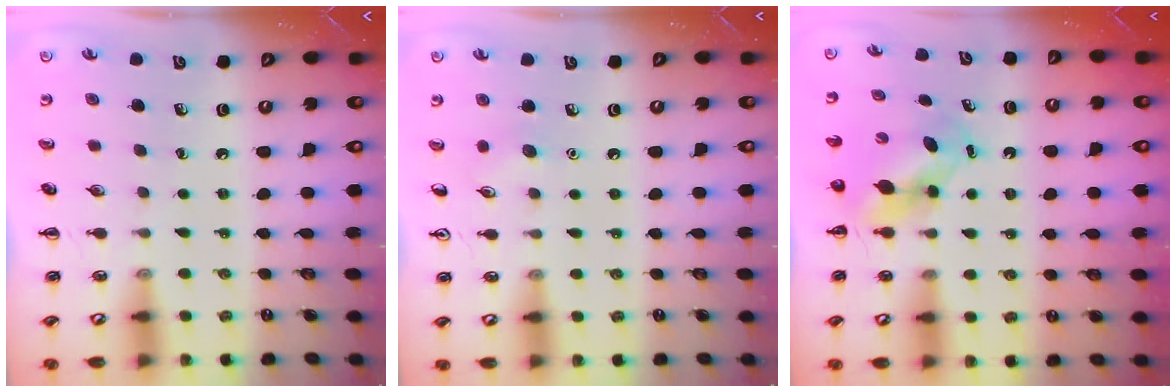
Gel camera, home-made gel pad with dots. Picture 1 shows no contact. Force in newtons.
{"total": 3.7, "press": 3.5, "slide": 1.1}
{"total": 6.5, "press": 6.4, "slide": 1.1}